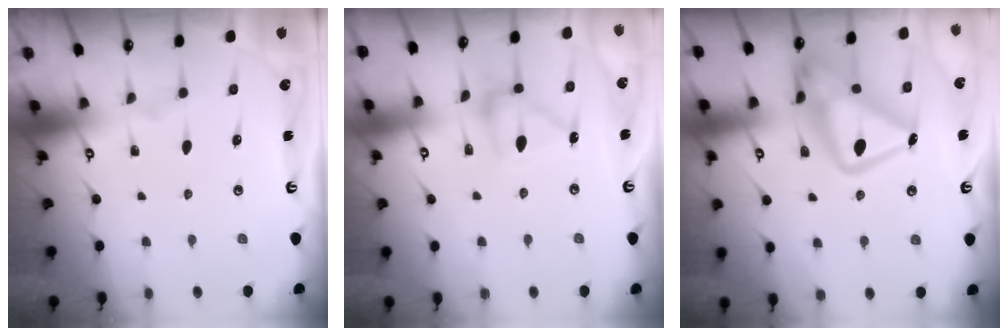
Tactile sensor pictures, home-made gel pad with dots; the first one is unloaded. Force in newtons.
{"total": 13.0, "press": 12.9, "slide": 0.7}
{"total": 17.1, "press": 17.0, "slide": 1.7}